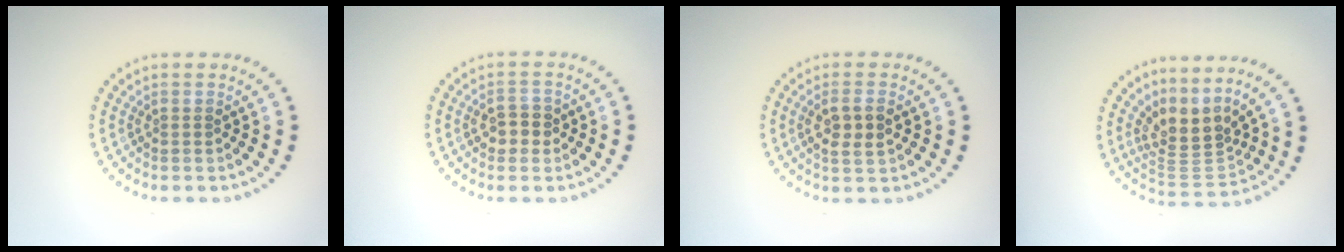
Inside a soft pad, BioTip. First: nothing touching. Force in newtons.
{"total": 2.2, "press": 2.2, "slide": 0.3}
{"total": 2.5, "press": 2.4, "slide": 0.7}
{"total": 3.7, "press": 2.5, "slide": 2.7}